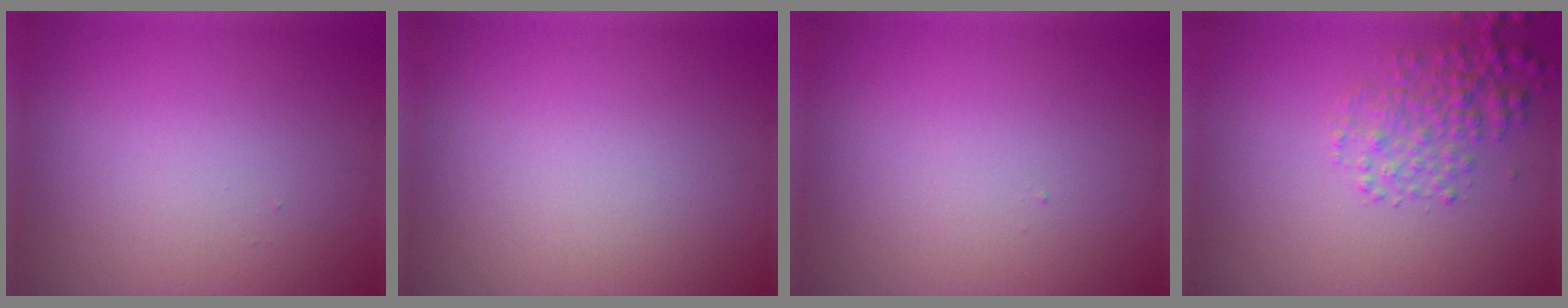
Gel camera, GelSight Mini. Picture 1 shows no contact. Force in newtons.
{"total": 0.0}
{"total": 0.0}
{"total": 2.9, "press": 2.9, "slide": 0.1}